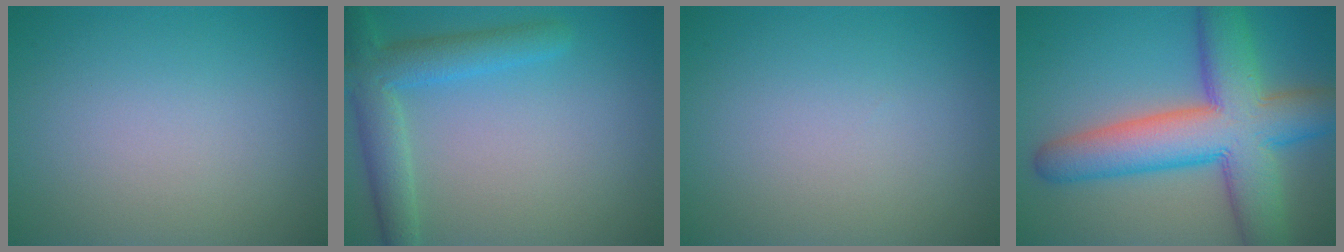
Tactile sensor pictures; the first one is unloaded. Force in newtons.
{"total": 4.6, "press": 4.6, "slide": 0.2}
{"total": 0.0}
{"total": 11.4, "press": 11.4, "slide": 0.6}